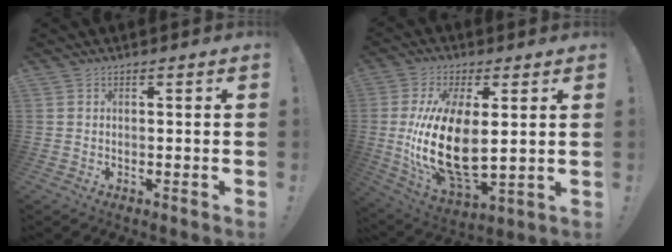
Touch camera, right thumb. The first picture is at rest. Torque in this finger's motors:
{"motor_torque": [2.55, 2.46, 2.44, -0.09, 0.24]}